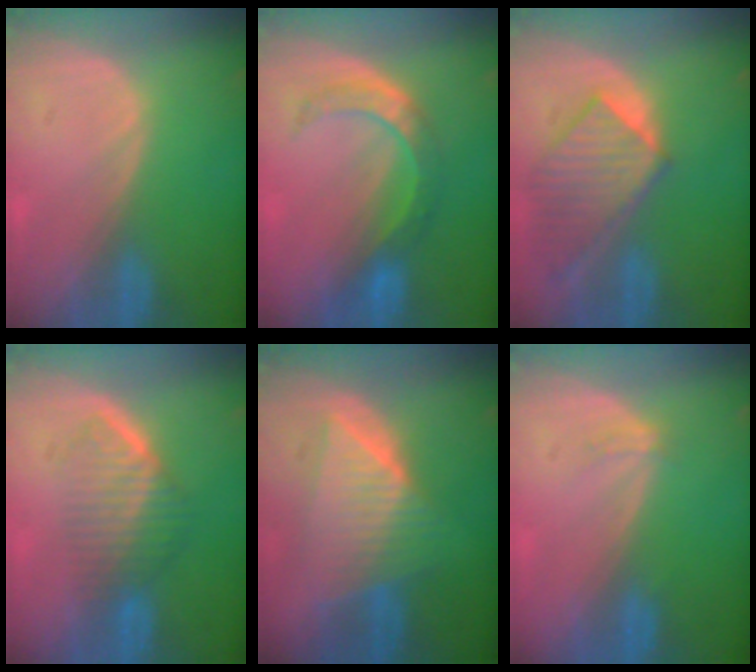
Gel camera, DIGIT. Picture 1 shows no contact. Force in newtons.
{"total": 6.0, "press": 5.9, "slide": 0.4}
{"total": 8.9, "press": 7.9, "slide": 4.1}
{"total": 6.6, "press": 5.9, "slide": 3.1}
{"total": 8.2, "press": 8.2, "slide": 0.4}
{"total": 1.5, "press": 1.1, "slide": 1.0}